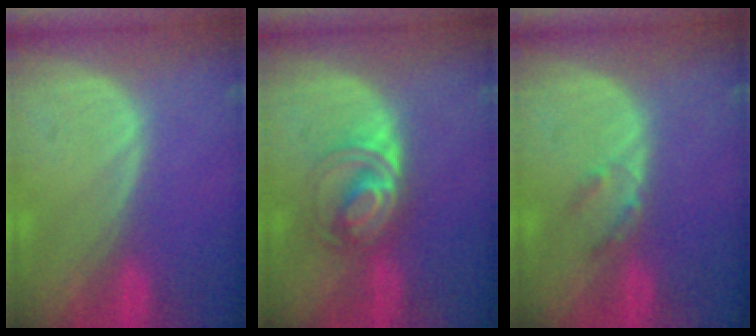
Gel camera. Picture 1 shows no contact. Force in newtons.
{"total": 6.0, "press": 5.6, "slide": 2.2}
{"total": 2.0, "press": 1.8, "slide": 0.9}